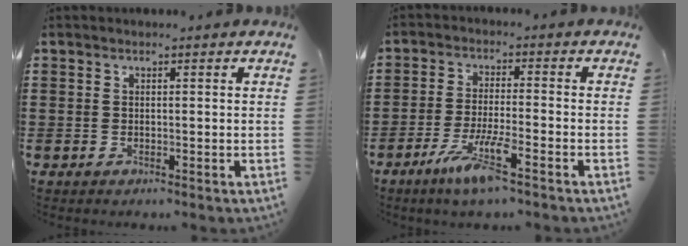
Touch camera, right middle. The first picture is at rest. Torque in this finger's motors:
{"motor_torque": [1.43, -0.71, 0.69, 0.16]}